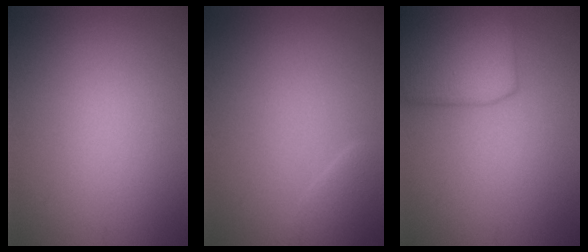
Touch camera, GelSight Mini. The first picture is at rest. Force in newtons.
{"total": 1.7, "press": 1.7, "slide": 0.2}
{"total": 6.1, "press": 6.1, "slide": 0.4}